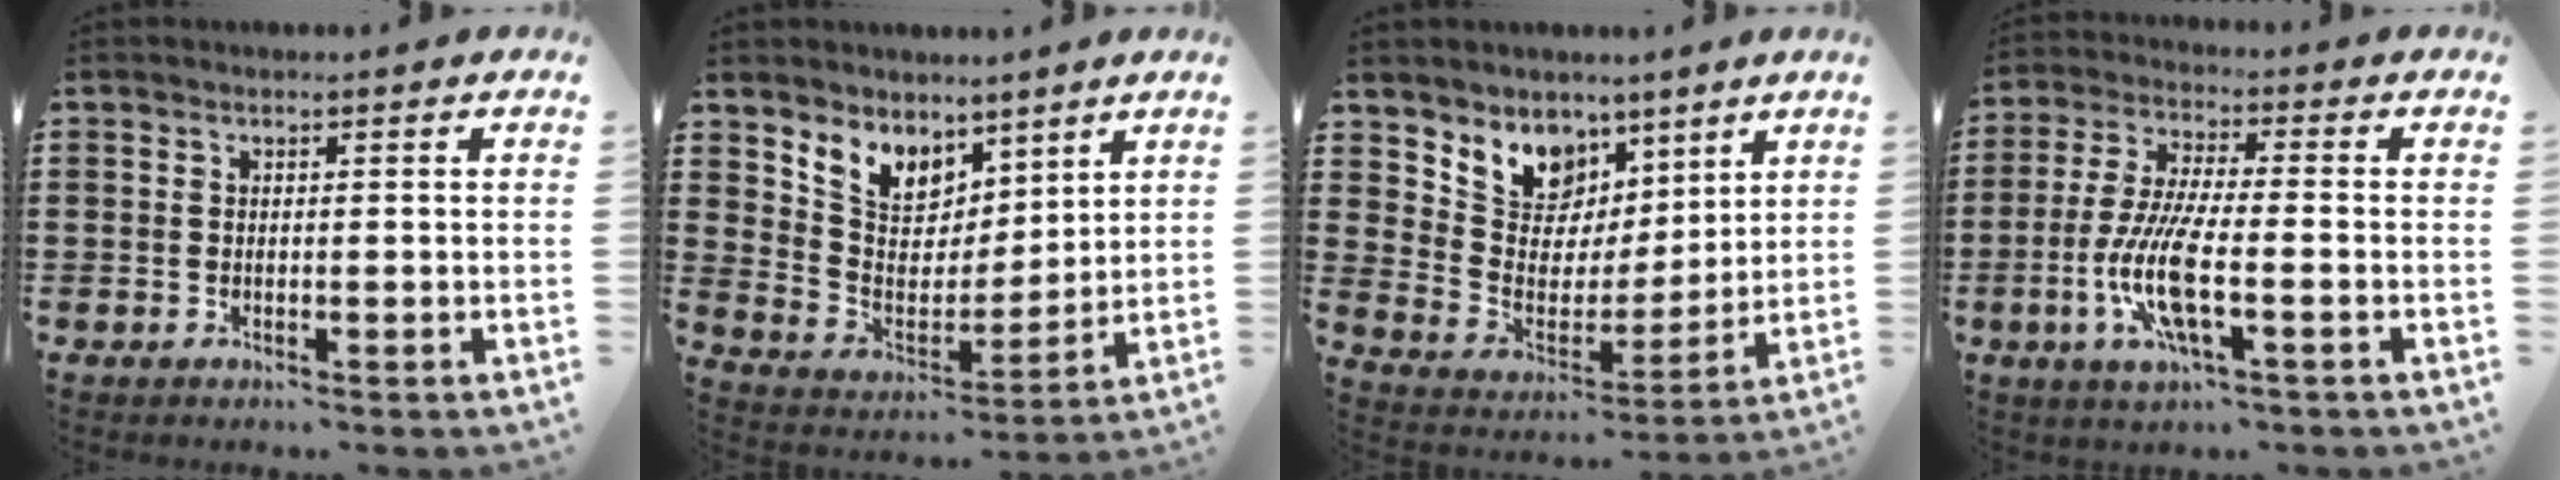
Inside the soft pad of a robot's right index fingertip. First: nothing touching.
{"total": 7.0, "force": [5.4, 4.4, 0.6], "torque": [-0.055, -0.031, 0.104]}
{"total": 8.1, "force": [5.6, 5.8, 0.6], "torque": [-0.053, -0.055, 0.103]}
{"total": 10.1, "force": [-3.2, 2.5, 9.2], "torque": [-0.204, -0.017, -0.065]}